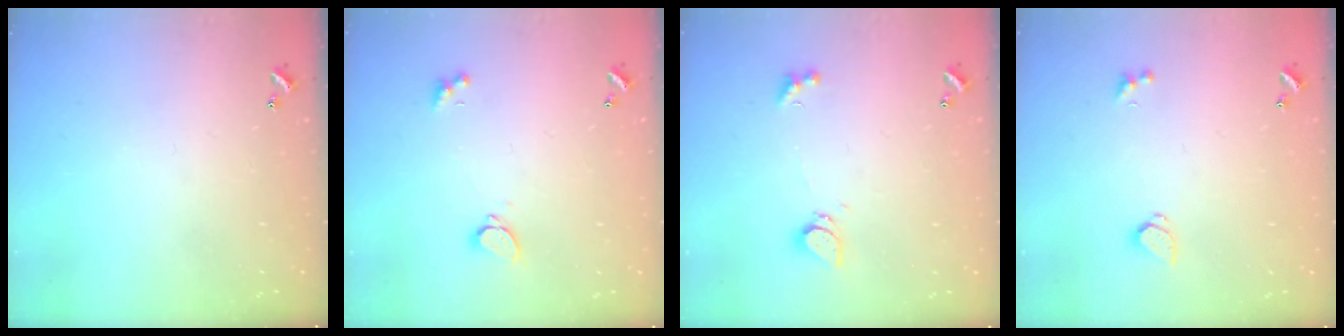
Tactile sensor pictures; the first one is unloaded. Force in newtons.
{"total": 2.2, "press": 2.0, "slide": 0.9}
{"total": 1.0, "press": 0.9, "slide": 0.4}
{"total": 0.8, "press": 0.6, "slide": 0.4}